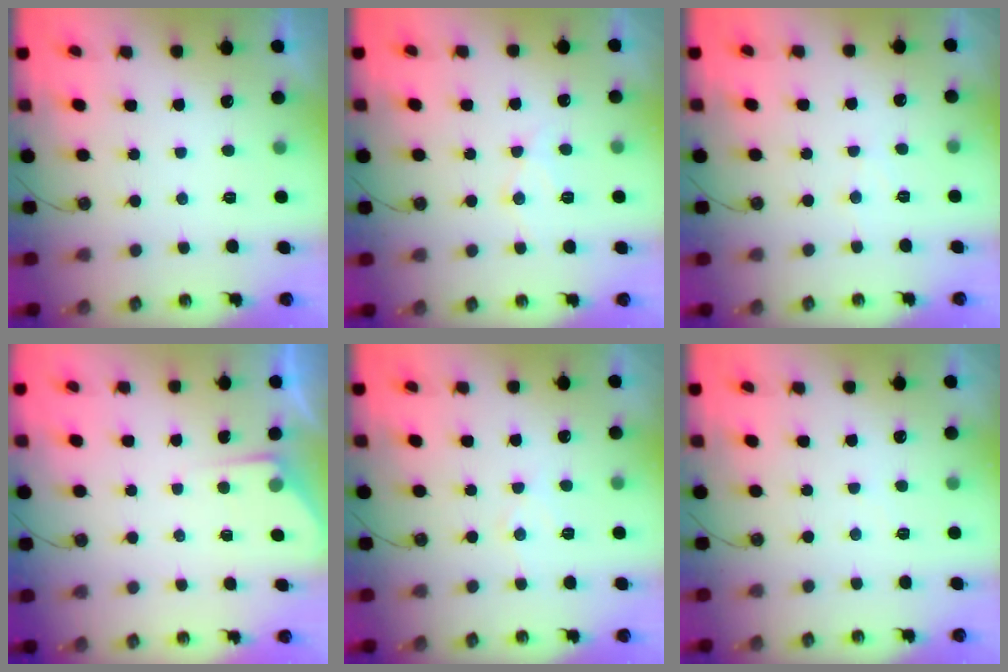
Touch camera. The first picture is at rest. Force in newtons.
{"total": 9.0, "press": 9.0, "slide": 0.7}
{"total": 3.9, "press": 3.9, "slide": 0.4}
{"total": 4.5, "press": 4.5, "slide": 0.5}
{"total": 6.2, "press": 6.2, "slide": 0.6}
{"total": 2.3, "press": 2.3, "slide": 0.3}